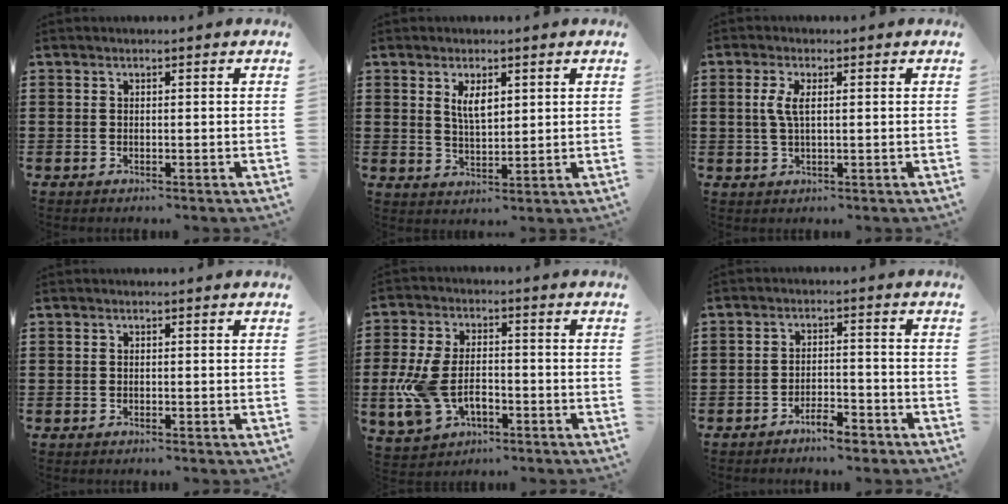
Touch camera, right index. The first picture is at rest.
{"total": 3.7, "force": [1.6, 1.5, 2.9], "torque": [-0.054, 0.002, 0.026]}
{"total": 3.2, "force": [0.6, 1.0, 2.9], "torque": [-0.067, 0.003, 0.005]}
{"total": 0.0}
{"total": 7.9, "force": [-2.1, 4.8, 6.0], "torque": [-0.153, 0.001, -0.046]}
{"total": 3.7, "force": [-3.4, 0.7, 1.4], "torque": [-0.026, 0.010, -0.067]}